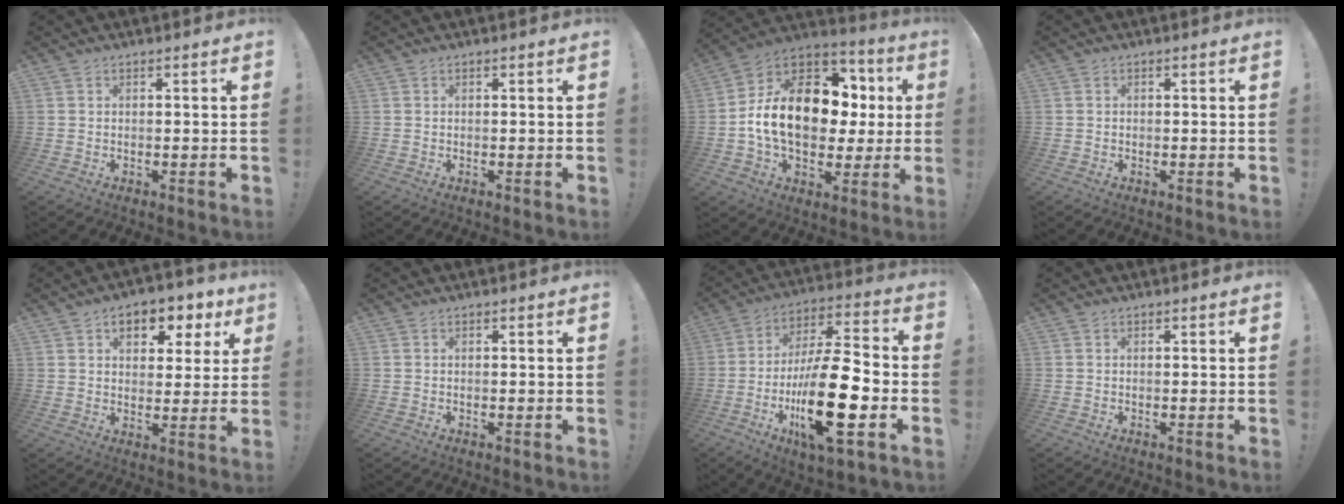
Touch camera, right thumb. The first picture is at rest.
{"total": 0.0}
{"total": 20.5, "force": [1.5, 14.0, 14.9], "torque": [-0.234, 0.010, 0.043]}
{"total": 0.5, "force": [-0.3, 0.4, 0.1], "torque": [-0.003, 0.002, -0.004]}
{"total": 8.9, "force": [4.5, 5.6, 5.2], "torque": [-0.072, -0.022, 0.082]}
{"total": 0.0}
{"total": 24.4, "force": [-6.8, 7.7, 22.1], "torque": [-0.407, 0.022, -0.108]}
{"total": 0.0}